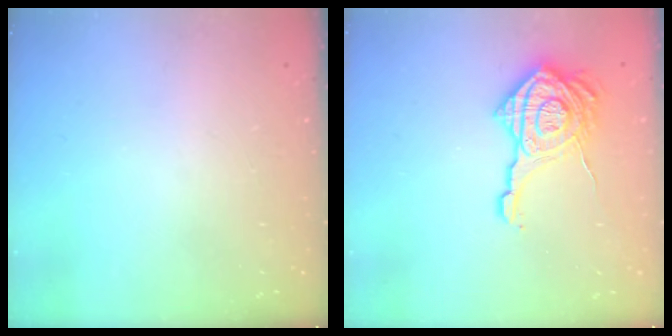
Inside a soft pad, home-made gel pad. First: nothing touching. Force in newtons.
{"total": 19.4, "press": 19.4, "slide": 1.1}